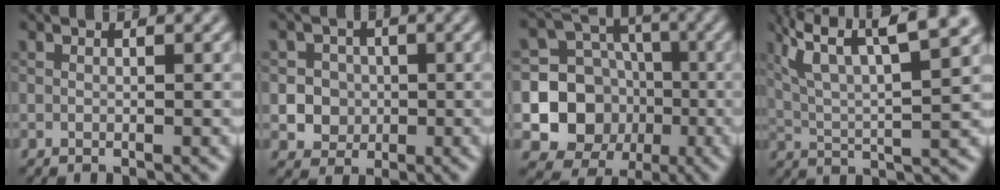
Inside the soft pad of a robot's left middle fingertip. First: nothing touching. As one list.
[{"total": 3.9, "force": [-0.3, 3.7, 1.2], "torque": [-0.002, 0.014, -0.012]}, {"total": 9.2, "force": [-1.9, 8.3, 3.5], "torque": [-0.049, -0.013, -0.062]}, {"total": 9.0, "force": [4.8, 2.8, 7.1], "torque": [-0.125, 0.022, 0.063]}]